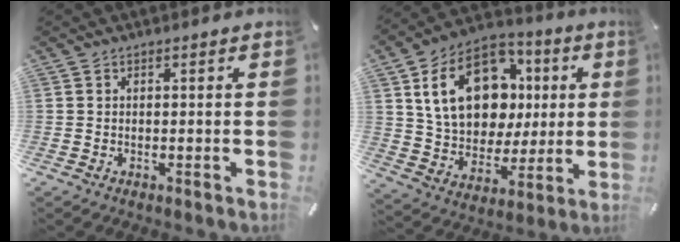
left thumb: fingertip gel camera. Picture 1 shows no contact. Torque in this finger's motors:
{"motor_torque": [2.24, 2.05, 1.52, -1.25, 0.37]}